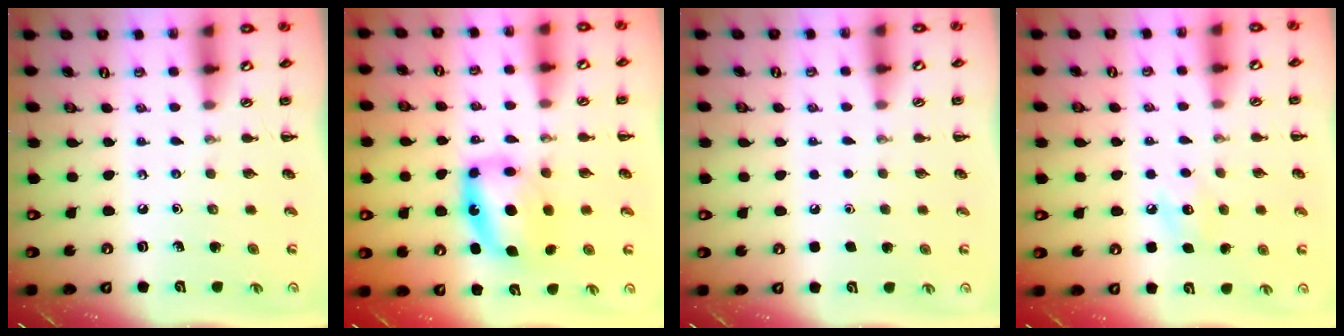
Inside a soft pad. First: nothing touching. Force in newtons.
{"total": 9.5, "press": 9.2, "slide": 2.3}
{"total": 1.8, "press": 1.8, "slide": 0.1}
{"total": 7.4, "press": 7.1, "slide": 2.0}